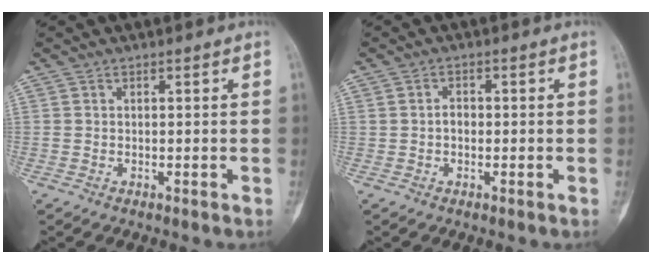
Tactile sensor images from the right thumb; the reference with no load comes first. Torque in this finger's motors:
{"motor_torque": [0.32, 0.02, 0.01, -0.11, 0.07]}